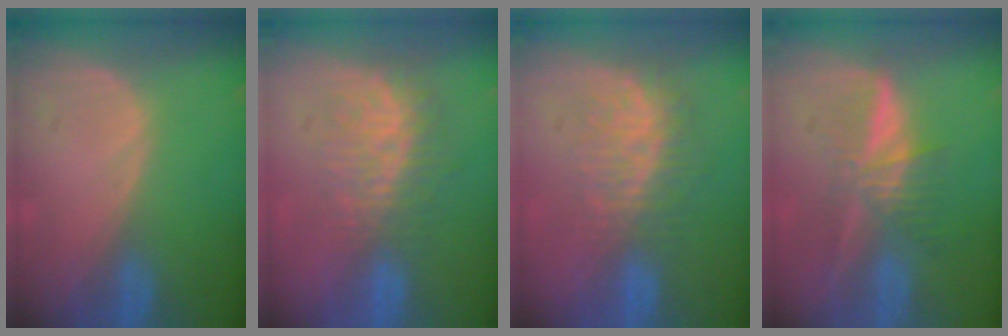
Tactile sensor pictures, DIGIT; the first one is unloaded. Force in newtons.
{"total": 8.5, "press": 7.4, "slide": 4.3}
{"total": 8.2, "press": 7.2, "slide": 3.9}
{"total": 5.9, "press": 5.5, "slide": 1.9}